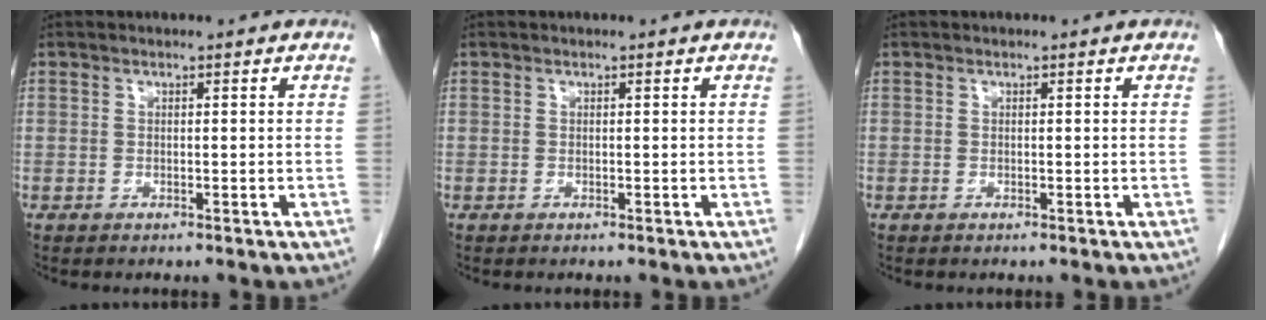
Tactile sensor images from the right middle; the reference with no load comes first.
{"total": 0.0}
{"total": 0.0}